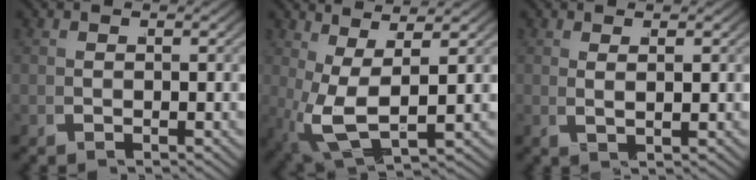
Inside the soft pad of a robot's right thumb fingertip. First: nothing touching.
{"total": 6.8, "force": [0.8, 3.4, 5.8], "torque": [-0.125, -0.029, 0.025]}
{"total": 1.2, "force": [1.0, -0.3, 0.7], "torque": [-0.009, 0.006, 0.010]}